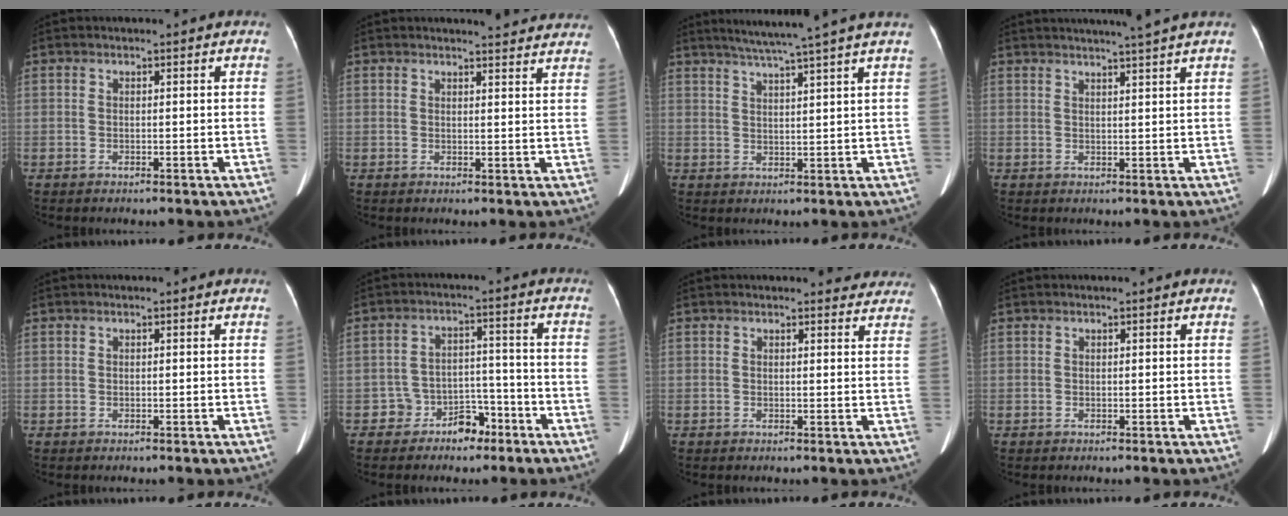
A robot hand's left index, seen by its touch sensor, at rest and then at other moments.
{"total": 8.4, "force": [8.1, 0.8, 2.1], "torque": [-0.018, -0.013, 0.073]}
{"total": 8.2, "force": [6.7, -1.7, 4.4], "torque": [-0.067, 0.012, 0.092]}
{"total": 6.9, "force": [5.9, -1.5, 3.2], "torque": [-0.039, 0.007, 0.069]}
{"total": 0.0}
{"total": 5.3, "force": [-3.8, 3.3, 1.5], "torque": [-0.019, 0.018, -0.057]}
{"total": 5.3, "force": [4.9, 1.9, 0.5], "torque": [0.014, -0.007, 0.031]}
{"total": 0.0}